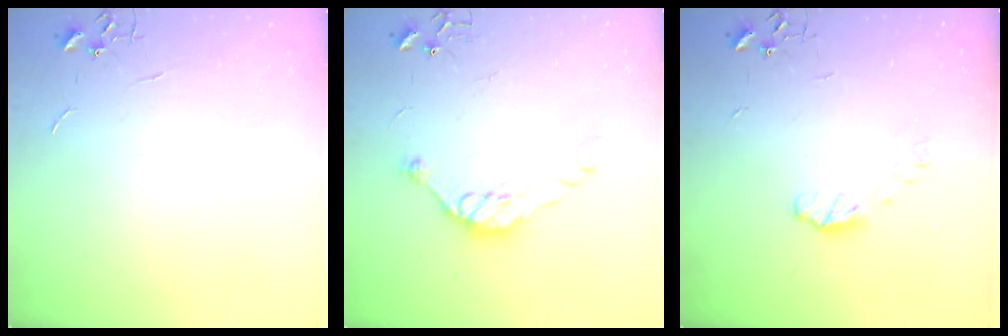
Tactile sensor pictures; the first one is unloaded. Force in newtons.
{"total": 11.6, "press": 11.6, "slide": 0.7}
{"total": 6.0, "press": 6.0, "slide": 0.6}